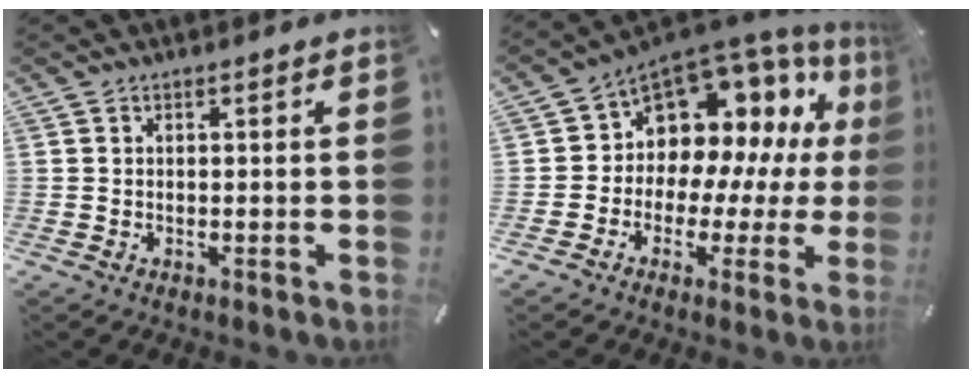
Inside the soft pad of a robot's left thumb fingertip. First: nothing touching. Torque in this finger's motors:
{"motor_torque": [1.65, 2.44, 0.79, 0.46, 0.10]}